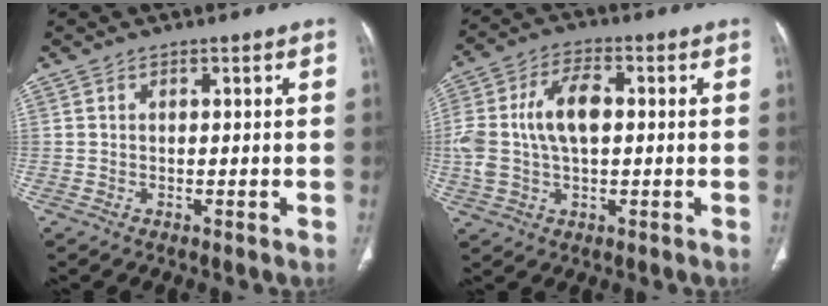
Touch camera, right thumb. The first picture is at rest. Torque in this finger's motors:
{"motor_torque": [1.26, 1.74, 1.34, 0.20, 0.14]}